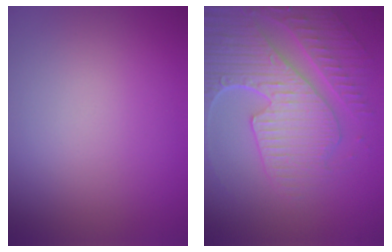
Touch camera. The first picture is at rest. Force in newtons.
{"total": 8.7, "press": 6.2, "slide": 6.1}